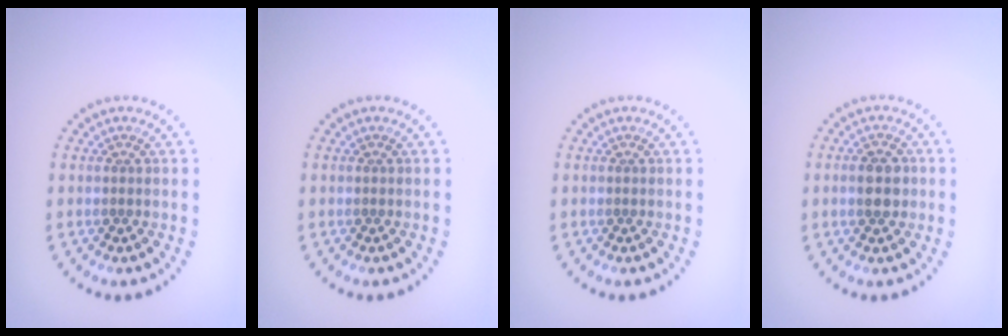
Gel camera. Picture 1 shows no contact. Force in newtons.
{"total": 0.0}
{"total": 0.0}
{"total": 2.9, "press": 2.9, "slide": 0.1}